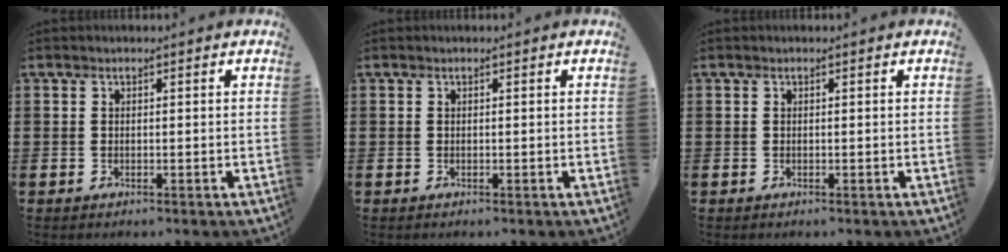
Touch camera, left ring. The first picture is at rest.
{"total": 0.0}
{"total": 0.0}